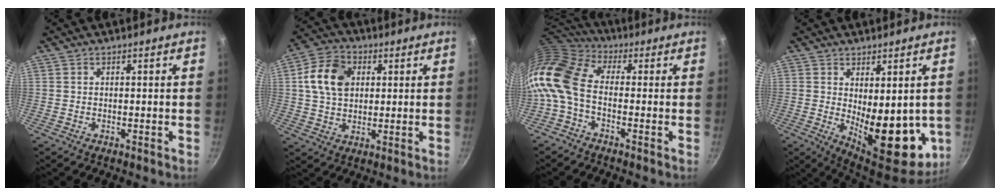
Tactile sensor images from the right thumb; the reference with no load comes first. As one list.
[{"total": 10.8, "force": [2.5, 7.9, 6.9], "torque": [-0.113, 0.009, 0.035]}, {"total": 12.5, "force": [-2.3, 7.5, 9.7], "torque": [-0.197, 0.030, -0.068]}, {"total": 15.9, "force": [-1.2, 7.4, 14.0], "torque": [-0.158, -0.033, 0.003]}]